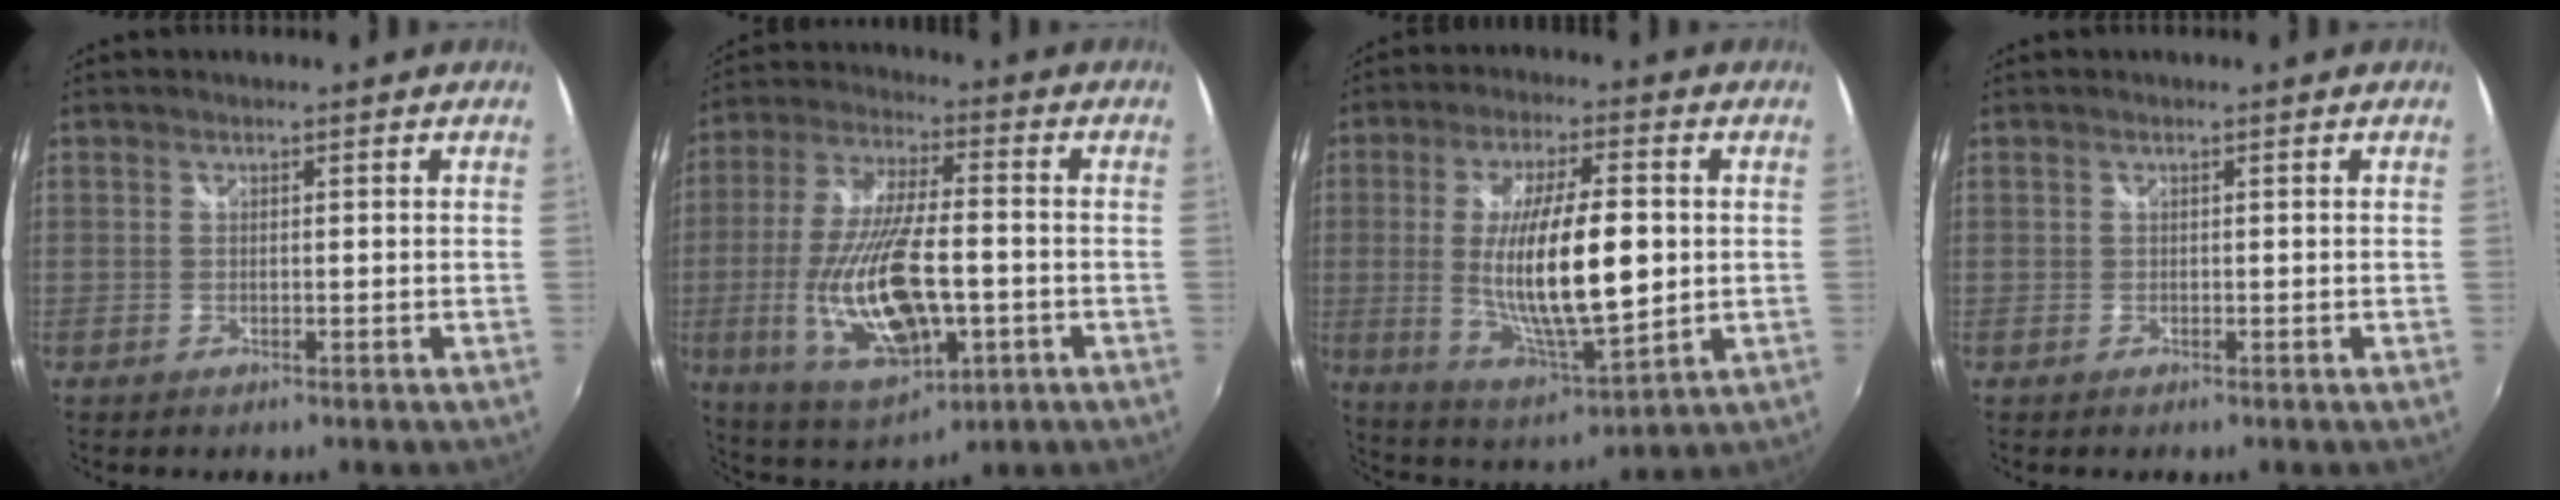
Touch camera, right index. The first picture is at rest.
{"total": 20.1, "force": [-4.1, 8.1, 18.0], "torque": [-0.368, -0.024, -0.056]}
{"total": 17.9, "force": [0.1, 5.0, 17.1], "torque": [-0.309, -0.017, 0.015]}
{"total": 0.0}